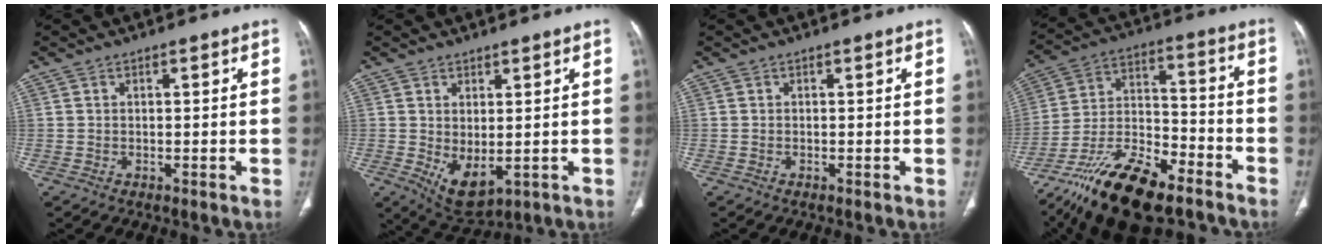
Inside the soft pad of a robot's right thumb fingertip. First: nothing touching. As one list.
[{"total": 6.6, "force": [-0.6, 3.3, 5.6], "torque": [-0.086, -0.014, 0.014]}, {"total": 0.0}, {"total": 19.6, "force": [-13.9, 7.6, 11.5], "torque": [-0.211, 0.068, -0.246]}]